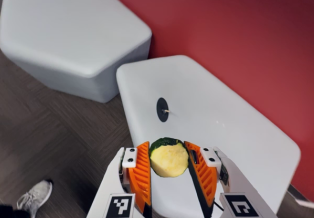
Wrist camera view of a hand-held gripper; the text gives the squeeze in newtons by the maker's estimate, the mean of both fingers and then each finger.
{"total": 10.7, "left": 11.4, "right": 10.1}